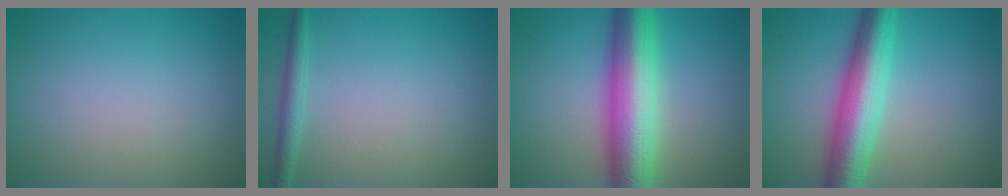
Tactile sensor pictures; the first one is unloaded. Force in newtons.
{"total": 1.8, "press": 1.8, "slide": 0.1}
{"total": 9.8, "press": 9.8, "slide": 0.2}
{"total": 7.6, "press": 7.6, "slide": 0.0}